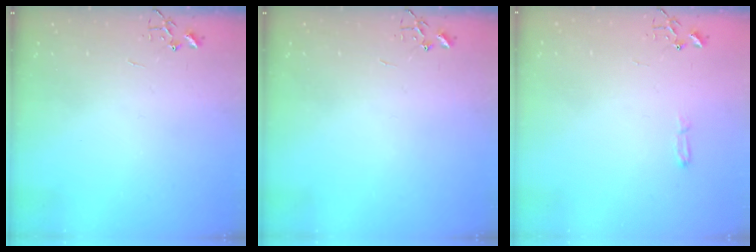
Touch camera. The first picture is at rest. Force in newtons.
{"total": 0.0}
{"total": 4.0, "press": 3.9, "slide": 0.5}